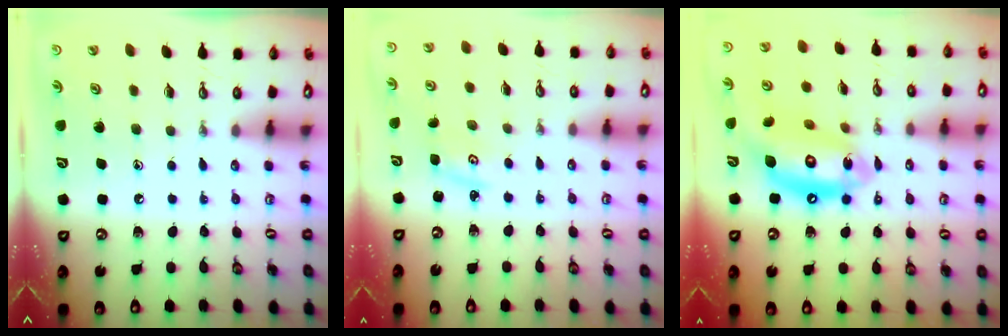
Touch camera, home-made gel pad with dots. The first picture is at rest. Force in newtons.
{"total": 2.6, "press": 2.6, "slide": 0.4}
{"total": 16.7, "press": 16.6, "slide": 1.6}